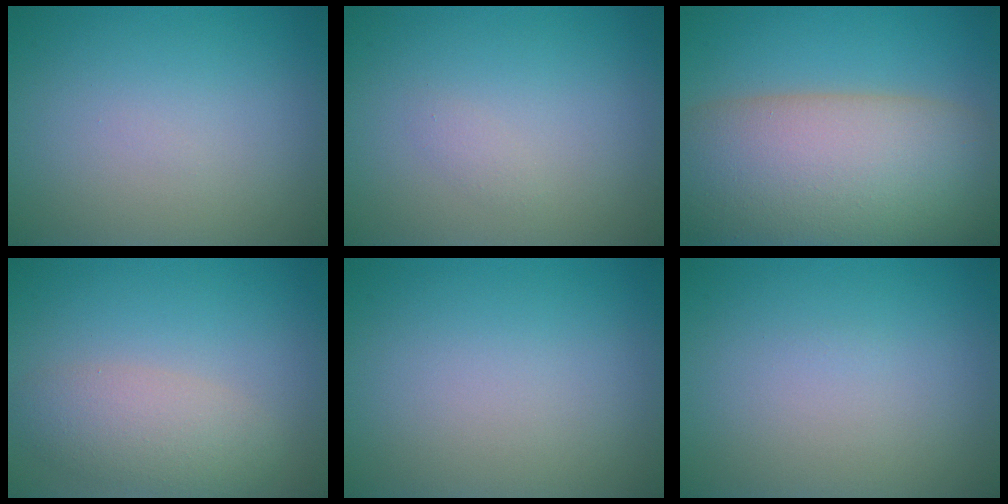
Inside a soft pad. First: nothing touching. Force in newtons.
{"total": 0.6, "press": 0.6, "slide": 0.1}
{"total": 14.3, "press": 14.3, "slide": 0.8}
{"total": 3.8, "press": 3.8, "slide": 0.3}
{"total": 0.0}
{"total": 0.0}